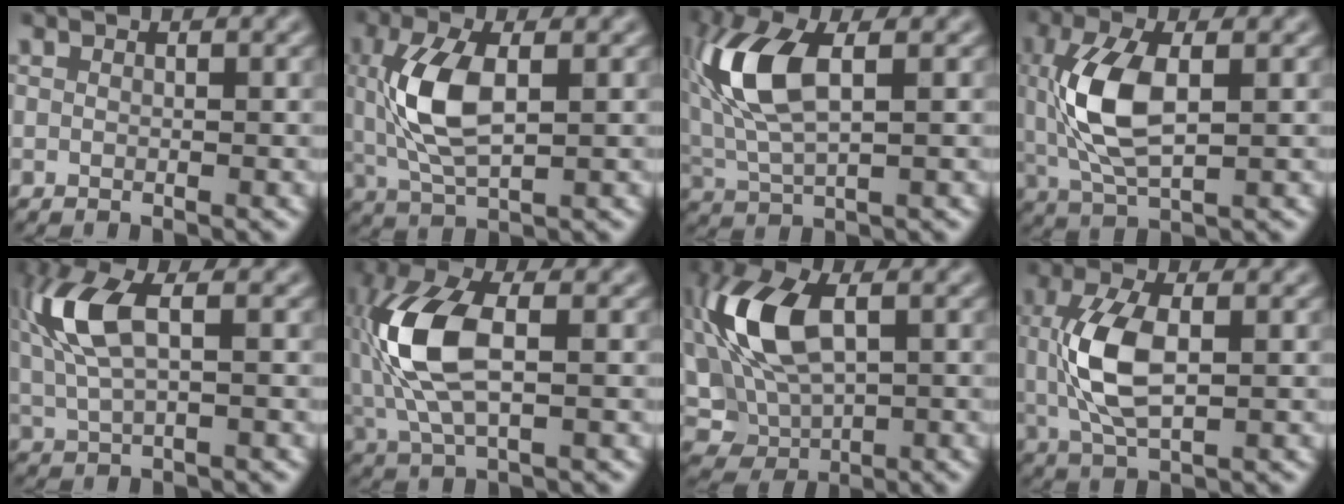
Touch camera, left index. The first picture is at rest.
{"total": 6.4, "force": [0.7, 2.8, 5.7], "torque": [-0.132, 0.005, 0.015]}
{"total": 7.4, "force": [1.6, 3.0, 6.6], "torque": [-0.152, 0.013, 0.024]}
{"total": 7.1, "force": [0.6, 3.2, 6.3], "torque": [-0.145, 0.005, 0.014]}
{"total": 6.1, "force": [1.5, 2.3, 5.4], "torque": [-0.130, 0.011, 0.026]}
{"total": 8.6, "force": [0.4, 3.9, 7.7], "torque": [-0.175, 0.014, 0.003]}
{"total": 9.6, "force": [1.4, 5.5, 7.8], "torque": [-0.176, 0.011, 0.021]}
{"total": 6.2, "force": [0.3, 2.8, 5.5], "torque": [-0.128, 0.004, 0.008]}